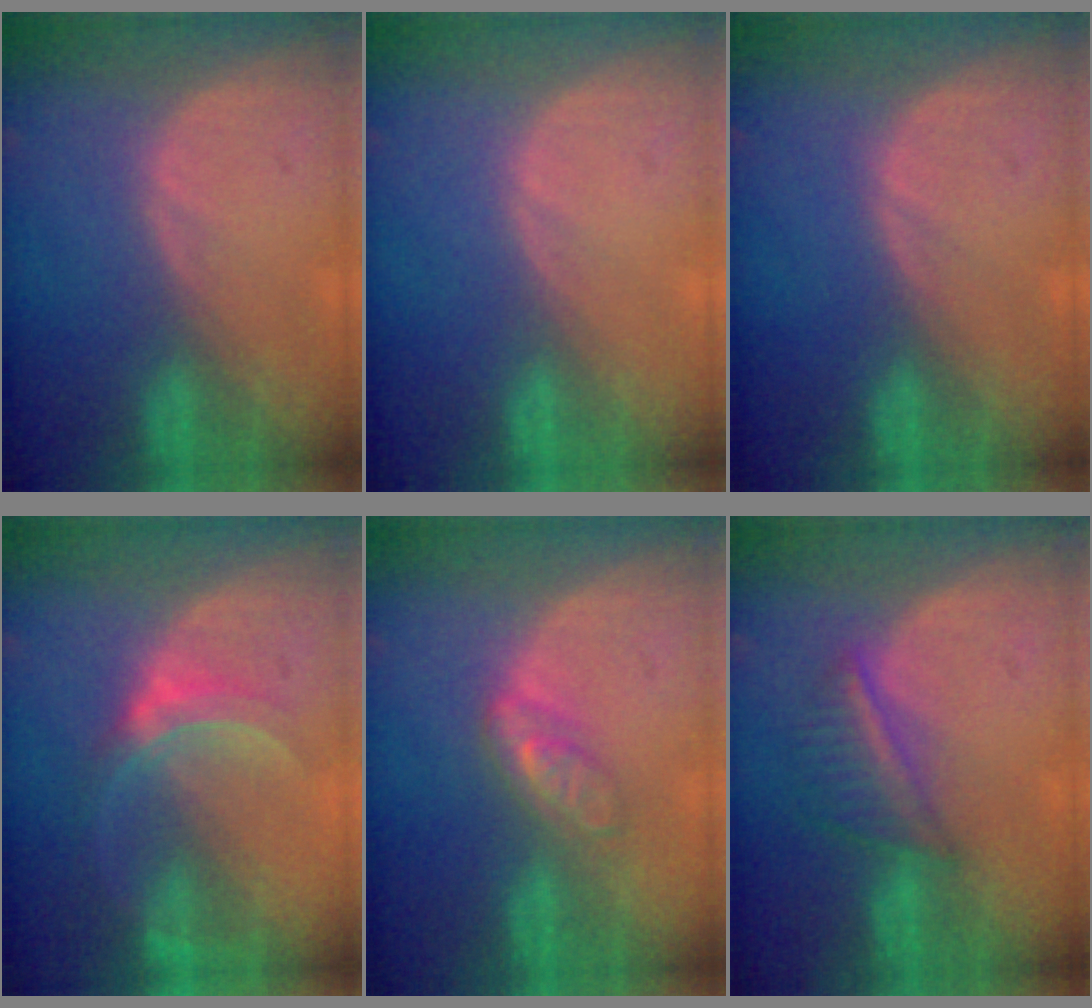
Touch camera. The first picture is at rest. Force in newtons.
{"total": 0.0}
{"total": 0.0}
{"total": 5.9, "press": 5.7, "slide": 1.6}
{"total": 4.5, "press": 4.0, "slide": 2.0}
{"total": 5.6, "press": 5.3, "slide": 1.7}